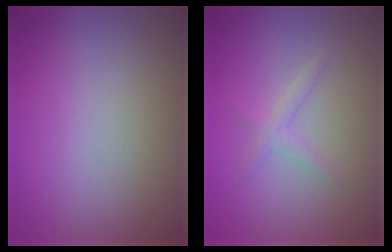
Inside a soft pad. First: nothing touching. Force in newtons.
{"total": 1.3, "press": 1.3, "slide": 0.0}